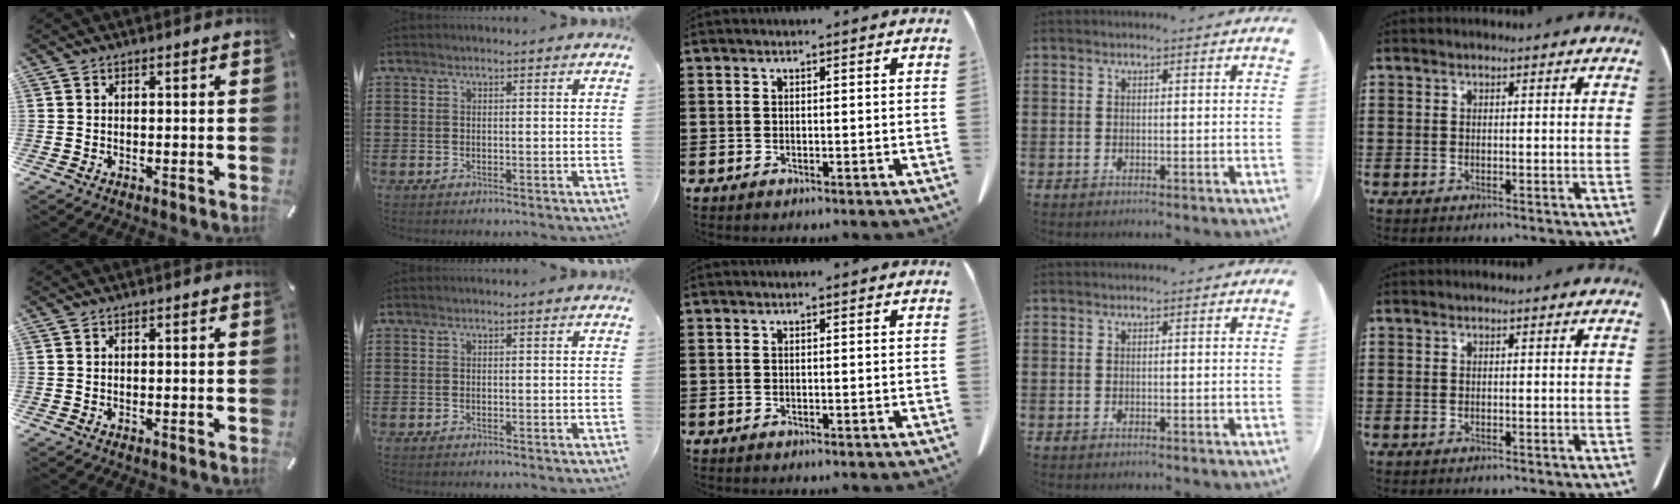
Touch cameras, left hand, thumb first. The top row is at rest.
{}